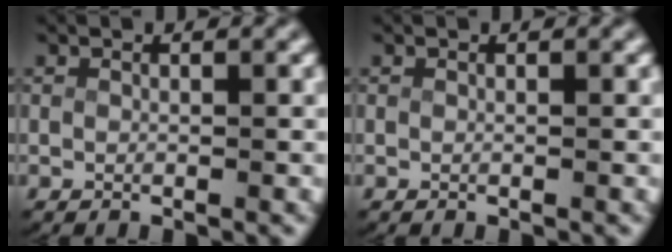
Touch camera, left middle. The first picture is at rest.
{"total": 0.0}